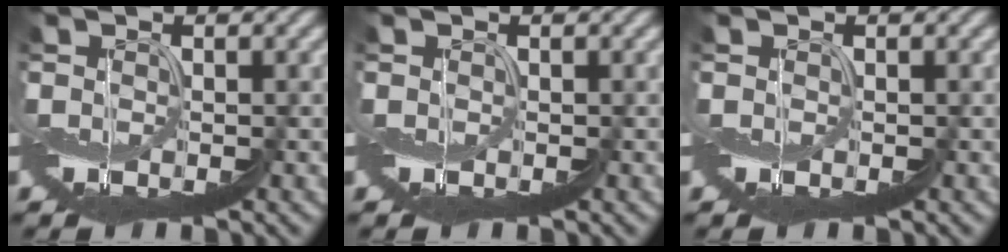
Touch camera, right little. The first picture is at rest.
{"total": 0.0}
{"total": 0.0}